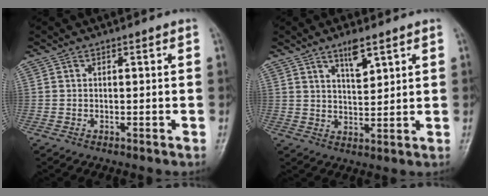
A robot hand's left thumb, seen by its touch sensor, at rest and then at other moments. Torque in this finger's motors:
{"motor_torque": [0.27, 0.43, -0.36, -0.15, 0.10]}